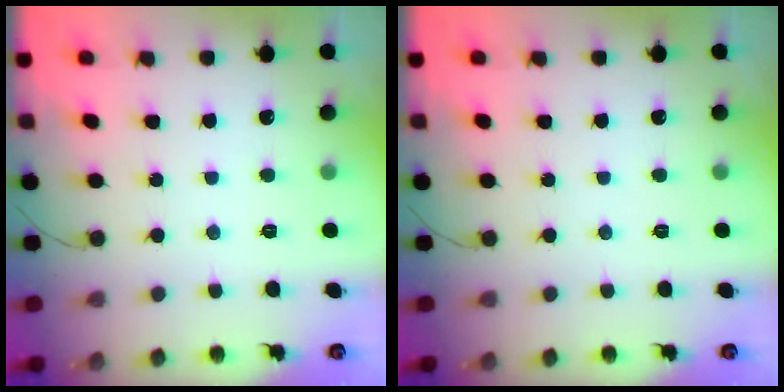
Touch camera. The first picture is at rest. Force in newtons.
{"total": 0.0}